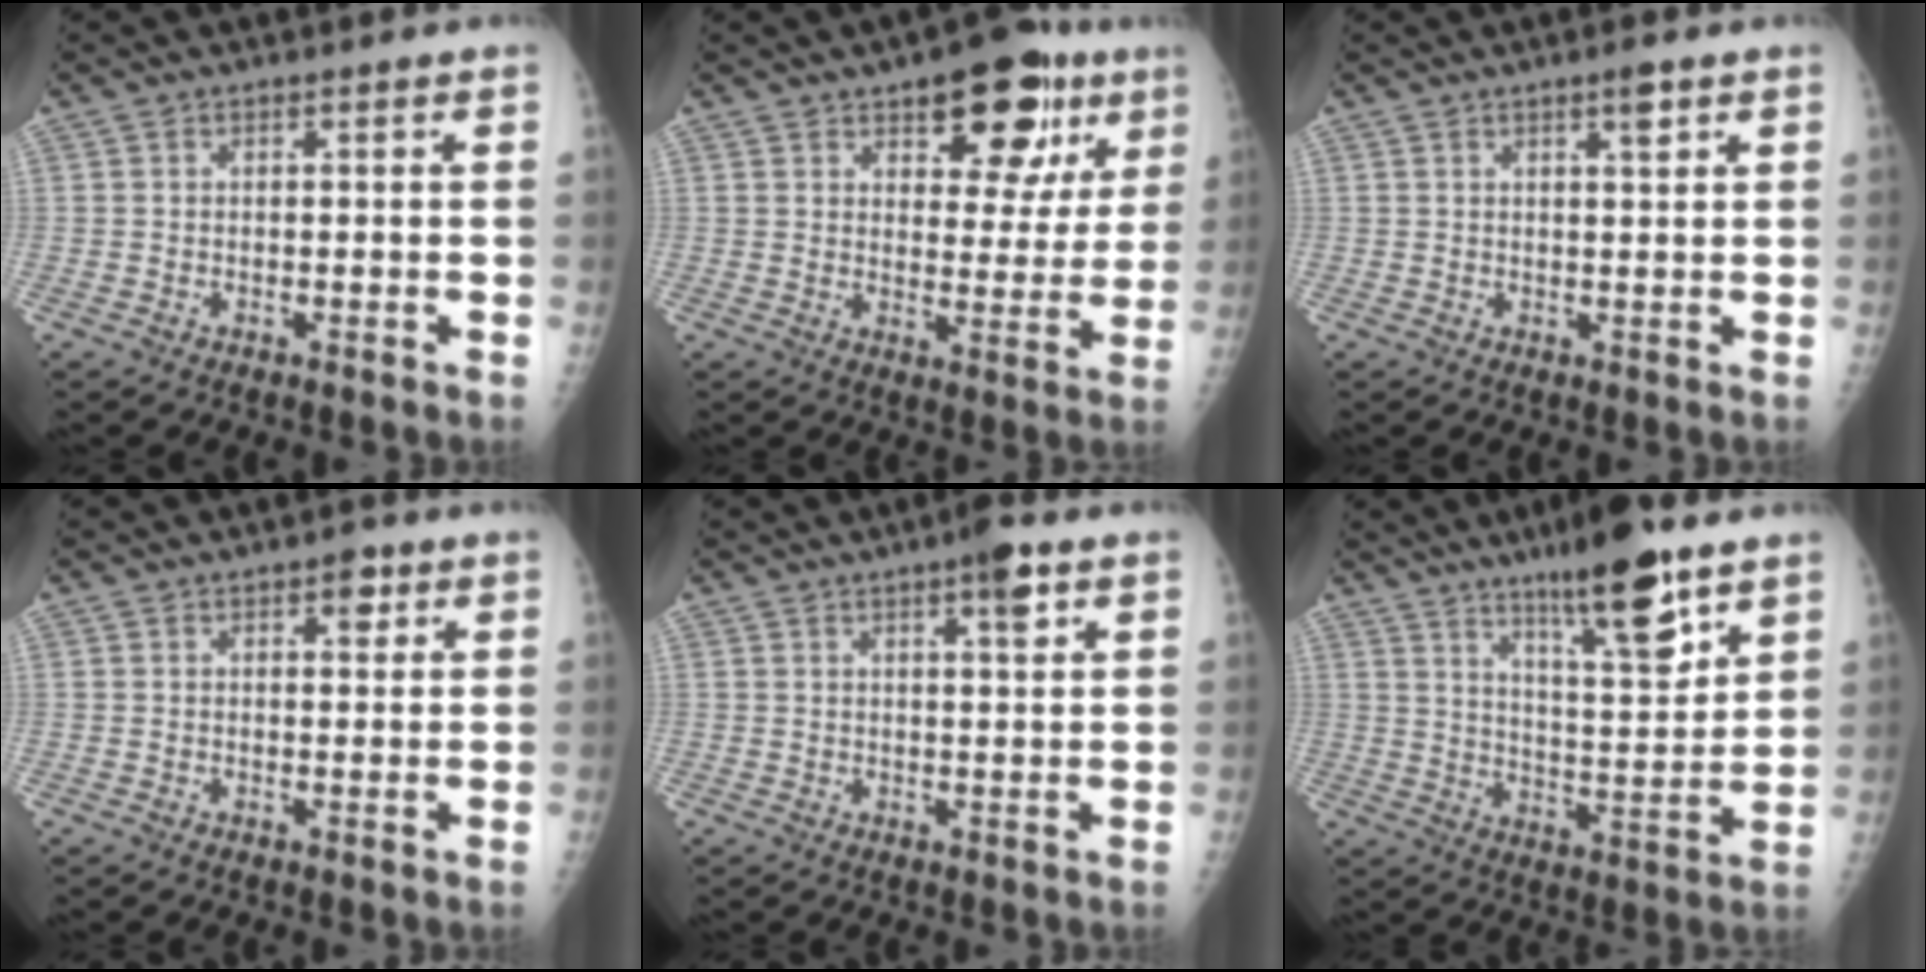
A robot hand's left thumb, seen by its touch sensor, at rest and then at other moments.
{"total": 14.5, "force": [7.8, 7.2, 9.9], "torque": [-0.077, -0.024, 0.104]}
{"total": 2.6, "force": [1.5, 0.5, 2.1], "torque": [-0.029, -0.008, 0.023]}
{"total": 2.8, "force": [1.4, 1.5, 1.9], "torque": [-0.011, -0.003, 0.016]}
{"total": 4.6, "force": [2.5, 1.0, 3.7], "torque": [-0.049, -0.009, 0.032]}
{"total": 14.1, "force": [9.1, 2.8, 10.4], "torque": [-0.148, -0.057, 0.150]}